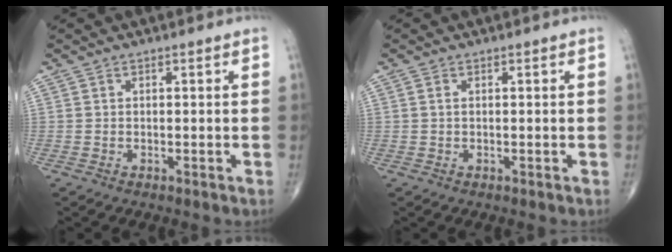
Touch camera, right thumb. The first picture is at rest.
{"total": 0.5, "force": [0.2, 0.2, 0.5], "torque": [-0.015, 0.003, 0.004]}